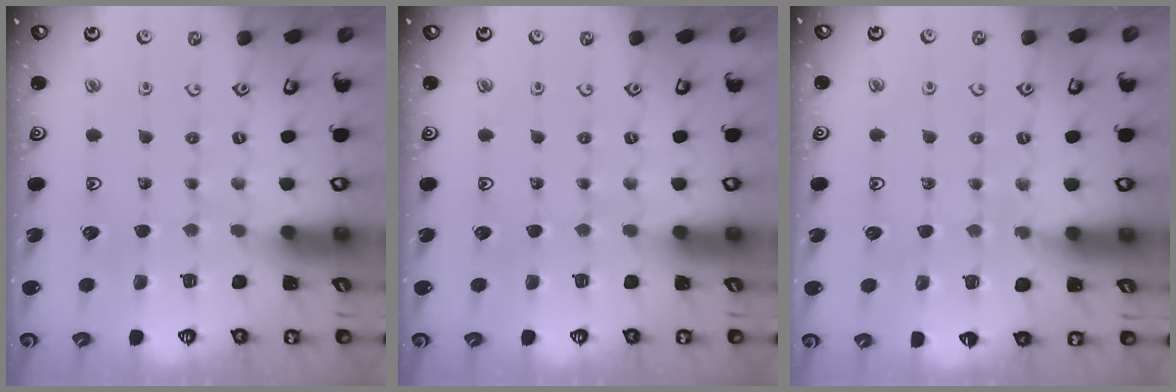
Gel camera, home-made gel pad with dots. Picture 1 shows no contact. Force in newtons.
{"total": 0.0}
{"total": 4.5, "press": 3.9, "slide": 2.2}